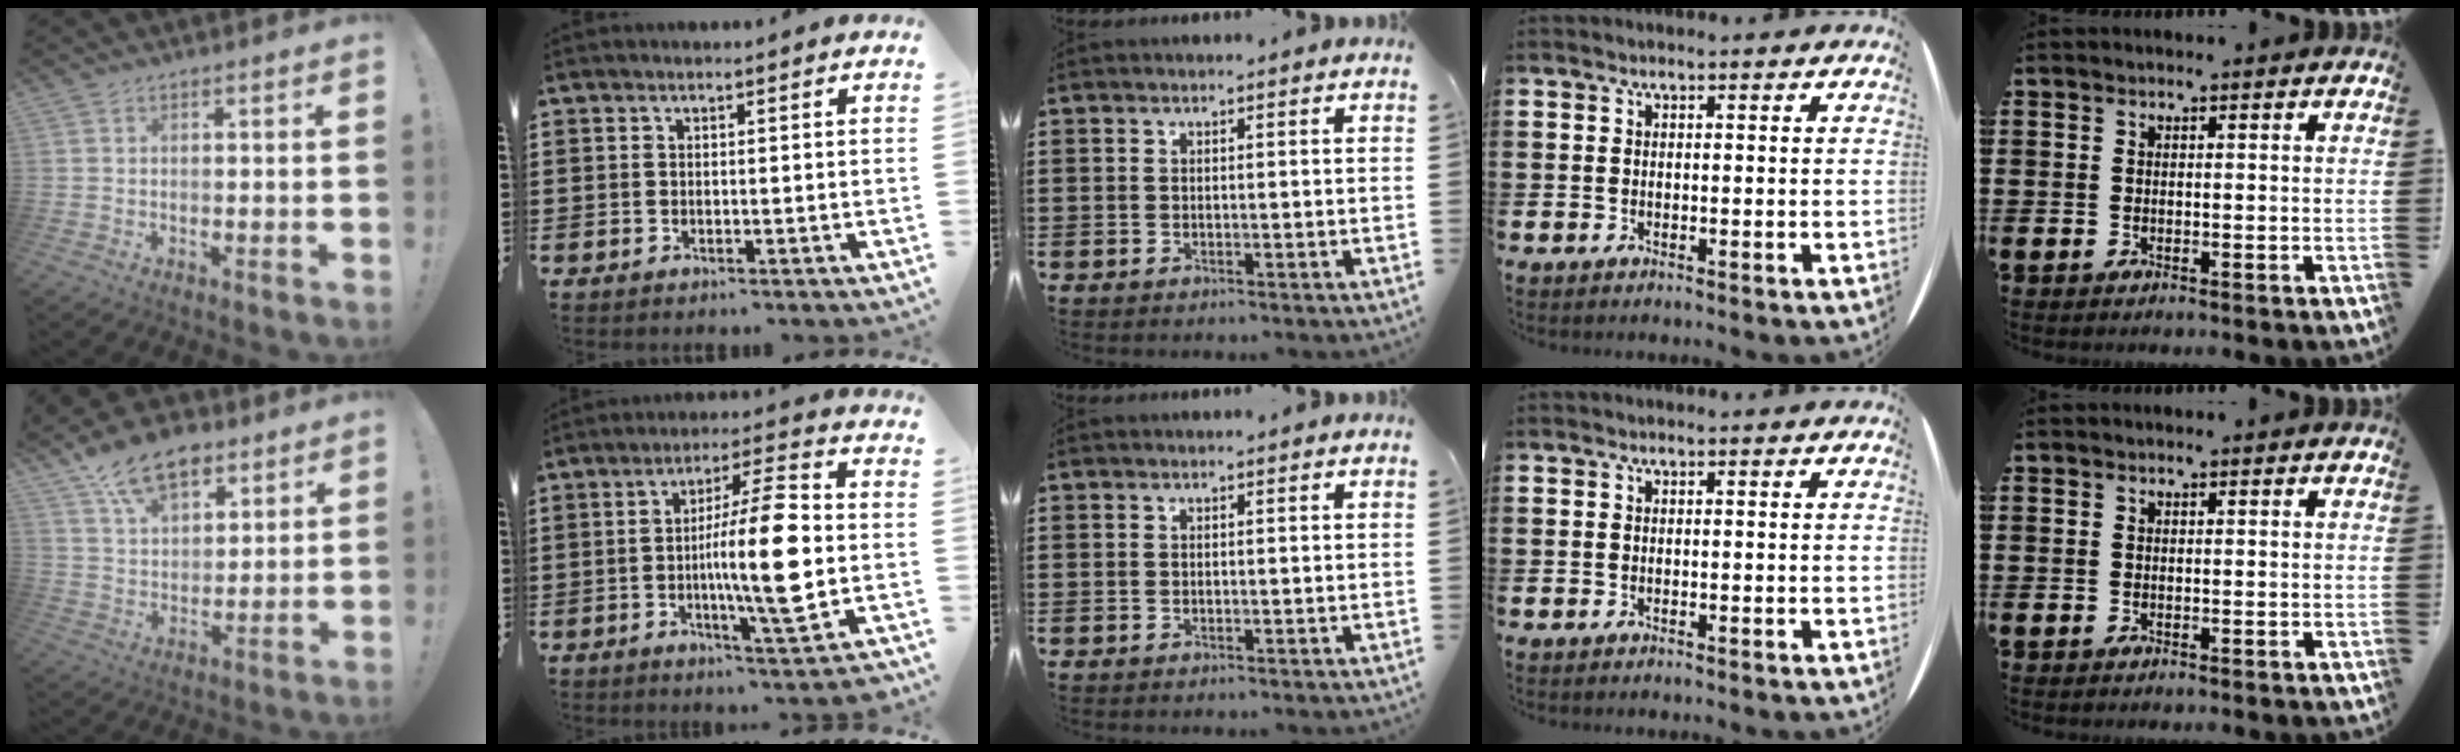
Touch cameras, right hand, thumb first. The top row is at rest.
{"thumb": {"total": 13.5, "force": [9.1, 7.4, 6.6], "torque": [-0.107, -0.054, 0.169]}, "index": {"total": 12.6, "force": [-1.7, 1.6, 12.4], "torque": [-0.208, -0.009, -0.038]}}